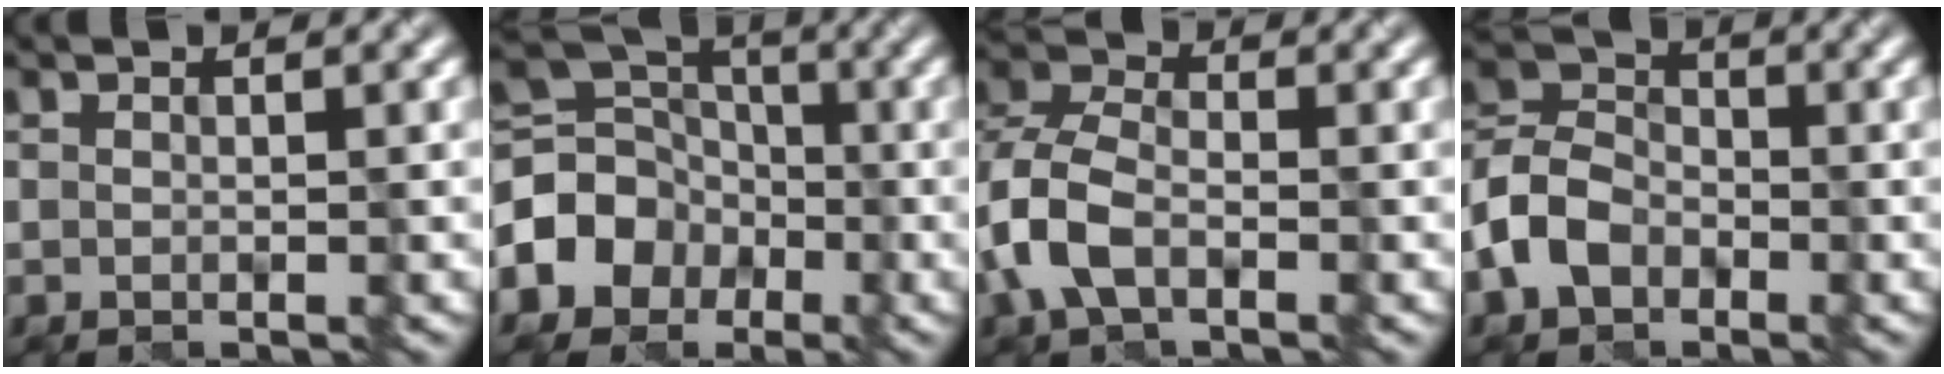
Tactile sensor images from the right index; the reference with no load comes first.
{"total": 6.2, "force": [-2.3, 5.2, 2.4], "torque": [-0.043, 0.009, -0.063]}
{"total": 5.5, "force": [-1.8, 3.6, 3.7], "torque": [-0.094, 0.002, -0.046]}
{"total": 5.2, "force": [-2.5, 3.9, 2.5], "torque": [-0.054, 0.007, -0.059]}